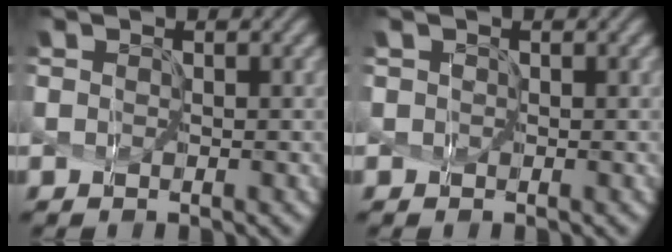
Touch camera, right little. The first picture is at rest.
{"total": 1.0, "force": [0.3, 0.9, 0.4], "torque": [0.012, 0.009, -0.012]}